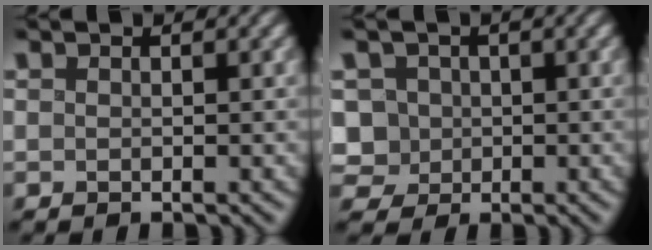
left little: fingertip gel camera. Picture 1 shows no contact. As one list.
[{"total": 5.6, "force": [-0.4, 5.2, 2.2], "torque": [-0.047, 0.024, -0.036]}]